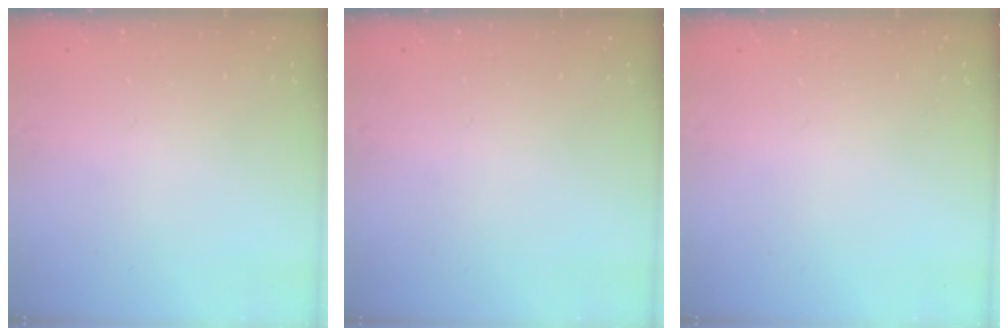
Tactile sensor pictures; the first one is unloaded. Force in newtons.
{"total": 0.0}
{"total": 0.0}